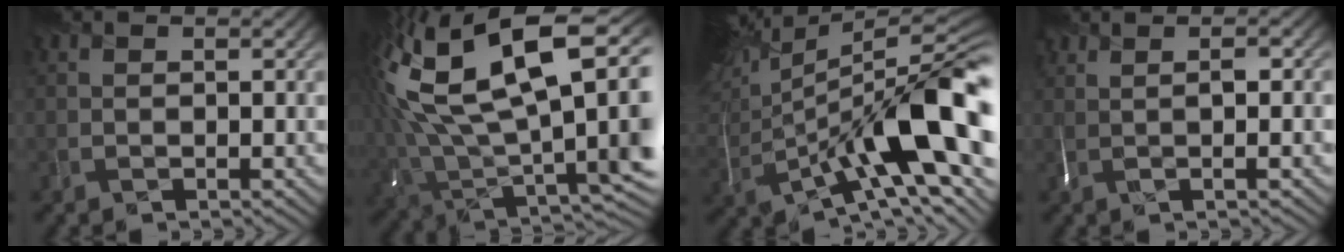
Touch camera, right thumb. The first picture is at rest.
{"total": 19.7, "force": [4.7, 10.3, 16.1], "torque": [-0.328, -0.009, 0.106]}
{"total": 17.9, "force": [0.4, 7.0, 16.5], "torque": [-0.272, -0.009, 0.013]}
{"total": 2.1, "force": [0.6, 0.3, 2.0], "torque": [-0.041, 0.003, 0.005]}